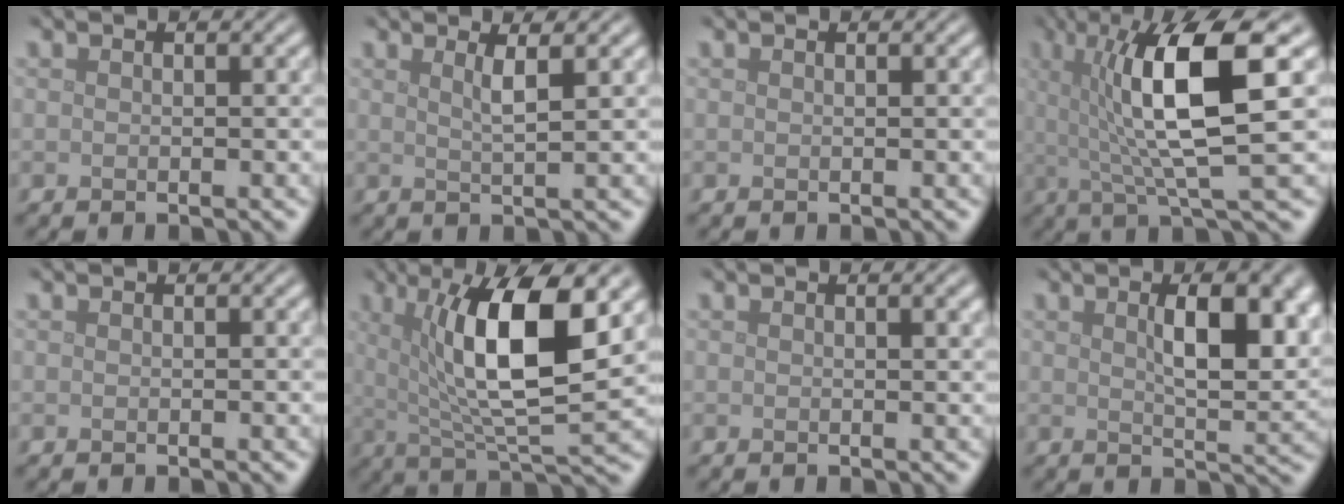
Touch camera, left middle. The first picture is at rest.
{"total": 2.3, "force": [1.0, 0.5, 2.0], "torque": [-0.029, 0.002, 0.011]}
{"total": 0.0}
{"total": 10.0, "force": [1.9, 2.2, 9.6], "torque": [-0.142, -0.001, 0.035]}
{"total": 0.0}
{"total": 10.4, "force": [2.7, 2.9, 9.7], "torque": [-0.151, -0.007, 0.052]}
{"total": 0.9, "force": [0.4, 0.2, 0.8], "torque": [-0.007, 0.002, 0.006]}
{"total": 7.4, "force": [2.0, 2.5, 6.6], "torque": [-0.093, 0.001, 0.037]}